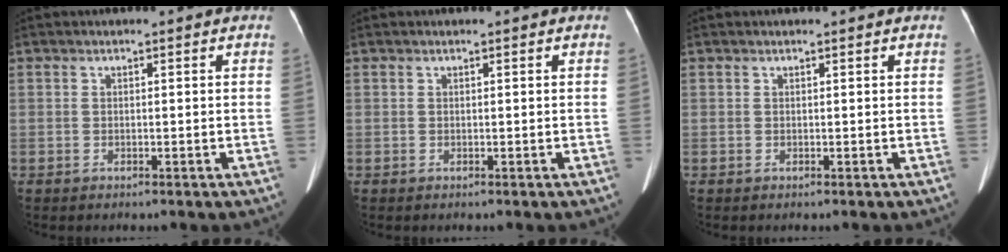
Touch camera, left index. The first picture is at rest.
{"total": 0.0}
{"total": 0.0}